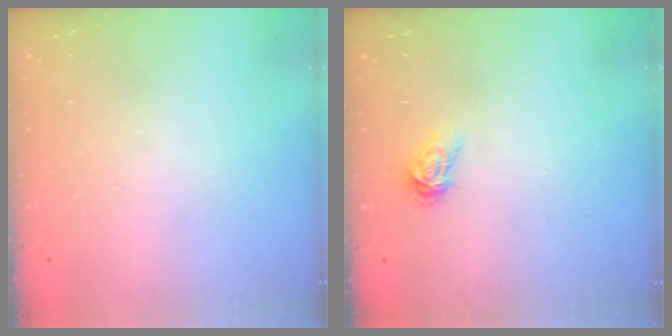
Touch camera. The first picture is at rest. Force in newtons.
{"total": 3.6, "press": 3.6, "slide": 0.1}